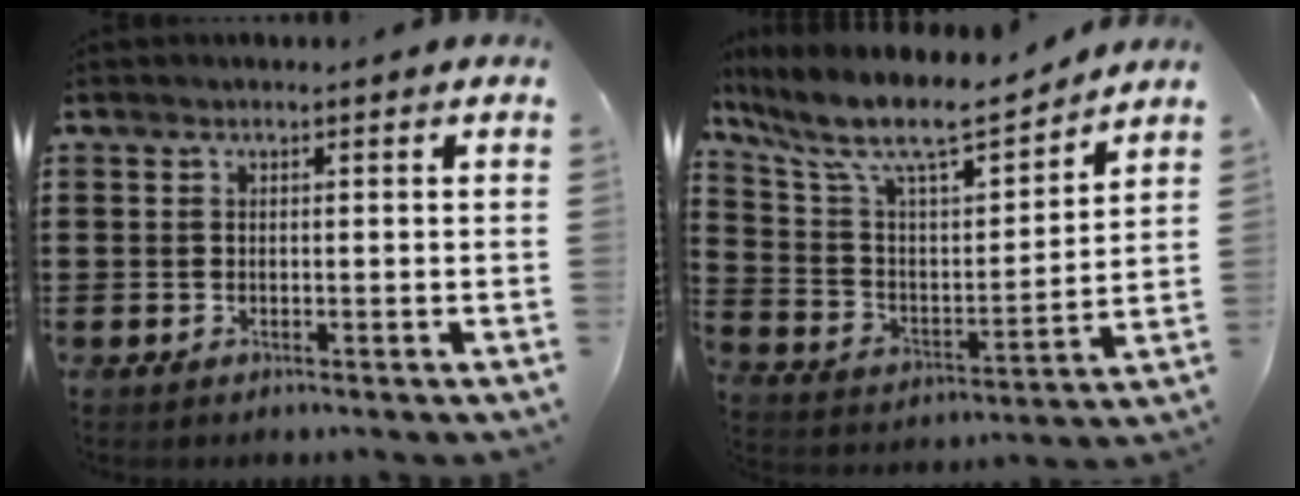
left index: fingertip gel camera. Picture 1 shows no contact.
{"total": 10.0, "force": [8.2, 2.3, 5.3], "torque": [-0.140, -0.048, 0.137]}